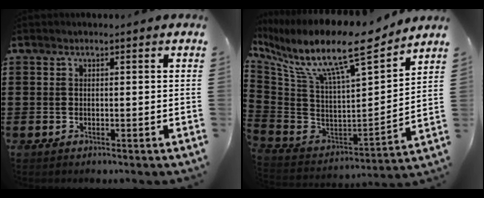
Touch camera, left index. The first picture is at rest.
{"total": 13.1, "force": [9.5, 2.0, 8.8], "torque": [-0.192, -0.065, 0.154]}